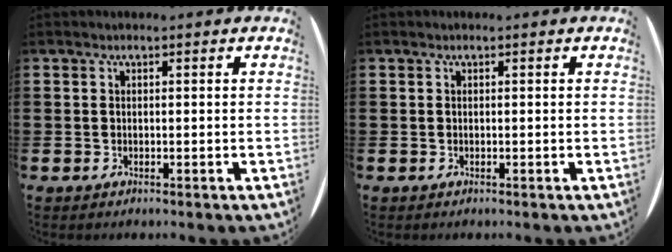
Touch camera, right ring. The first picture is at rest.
{"total": 0.0}